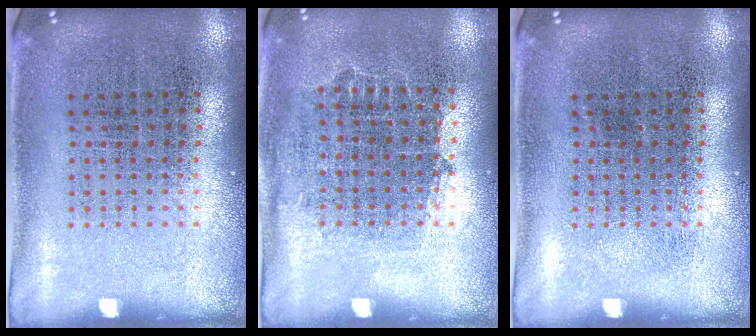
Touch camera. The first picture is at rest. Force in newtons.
{"total": 0.8, "press": 0.7, "slide": 0.3}
{"total": 0.0}